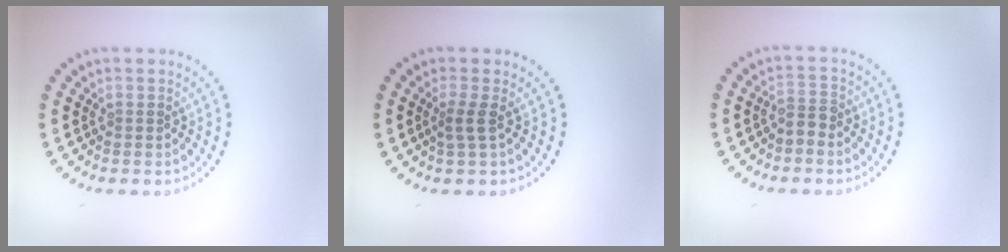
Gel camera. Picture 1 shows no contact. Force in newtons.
{"total": 1.7, "press": 1.1, "slide": 1.3}
{"total": 1.8, "press": 1.4, "slide": 1.2}